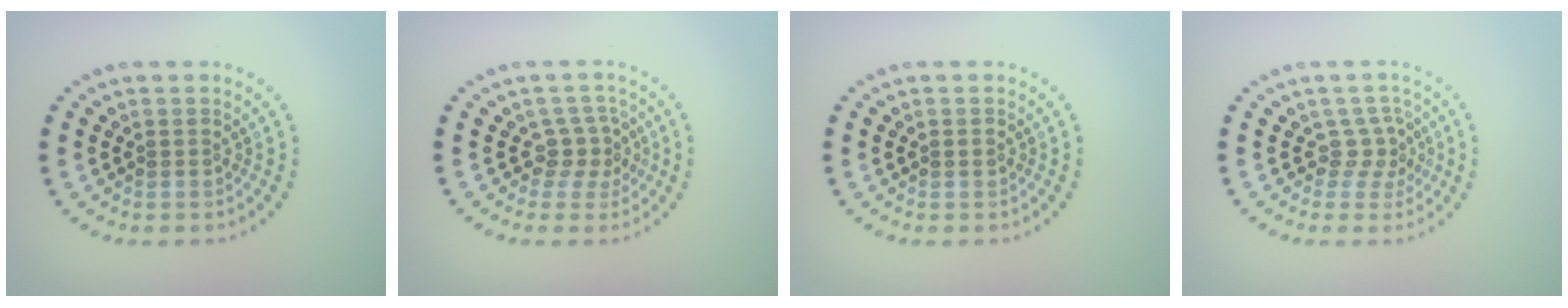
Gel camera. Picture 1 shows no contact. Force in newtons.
{"total": 2.2, "press": 1.6, "slide": 1.5}
{"total": 0.7, "press": 0.7, "slide": 0.0}
{"total": 2.0, "press": 1.3, "slide": 1.5}